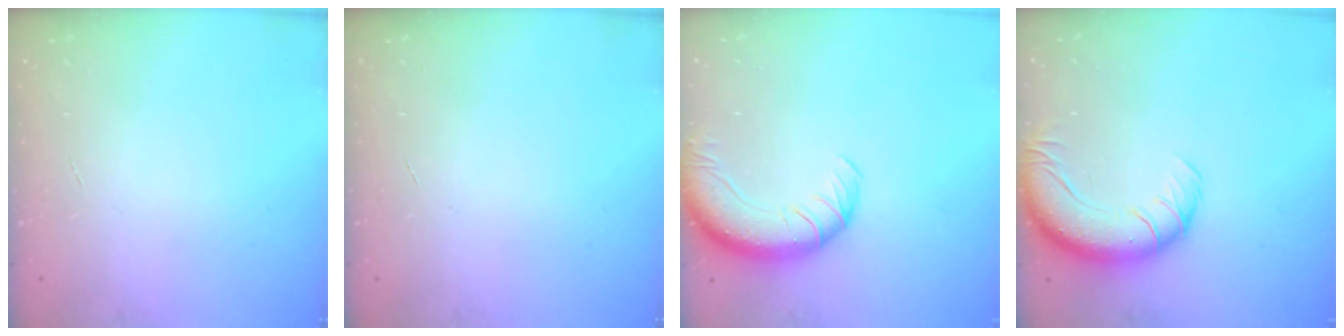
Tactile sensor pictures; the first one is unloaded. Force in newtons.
{"total": 0.0}
{"total": 12.3, "press": 11.9, "slide": 3.2}
{"total": 13.9, "press": 13.5, "slide": 3.2}